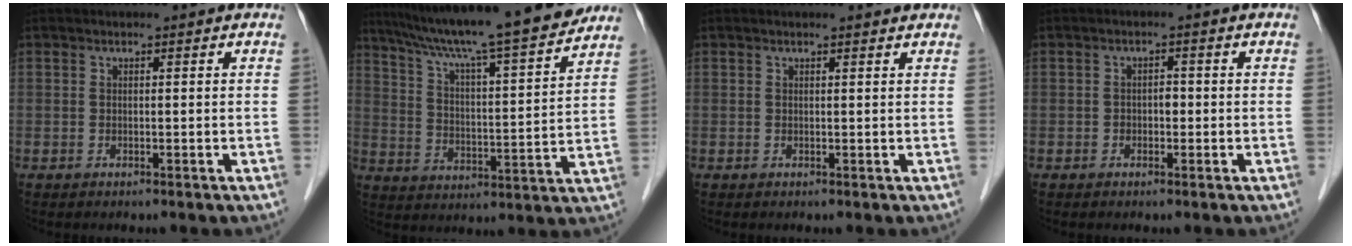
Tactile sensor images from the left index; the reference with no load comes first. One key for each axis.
{"total": 21.2, "fx": 18.3, "fy": 0.2, "fz": 10.6, "tx": -0.174, "ty": -0.001, "tz": 0.274}
{"total": 1.5, "fx": 1.4, "fy": 0.0, "fz": 0.5, "tx": -0.014, "ty": 0.004, "tz": 0.015}
{"total": 1.5, "fx": -0.4, "fy": 1.0, "fz": 1.1, "tx": -0.012, "ty": 0.004, "tz": -0.007}